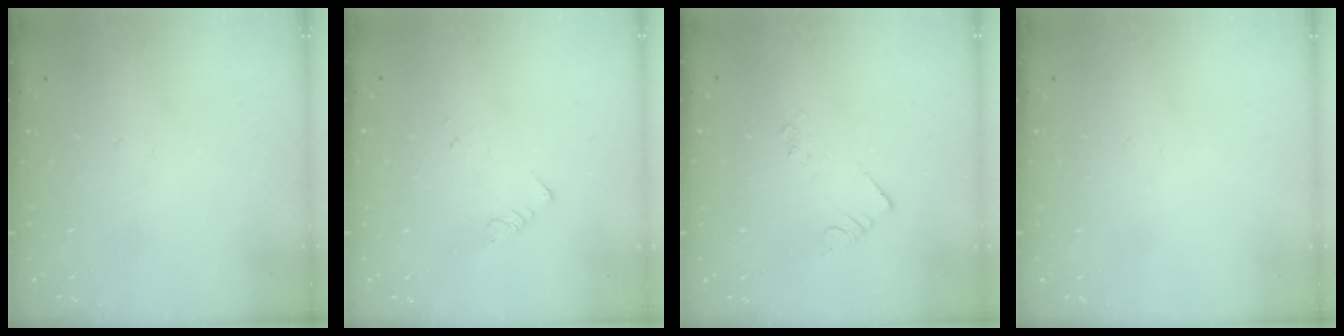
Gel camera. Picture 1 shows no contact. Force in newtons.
{"total": 1.9, "press": 1.9, "slide": 0.2}
{"total": 2.2, "press": 2.2, "slide": 0.1}
{"total": 0.0}